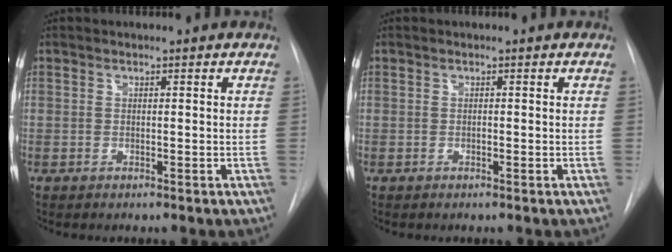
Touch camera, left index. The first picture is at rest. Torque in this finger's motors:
{"motor_torque": [0.04, 0.00, -0.03, -0.01]}